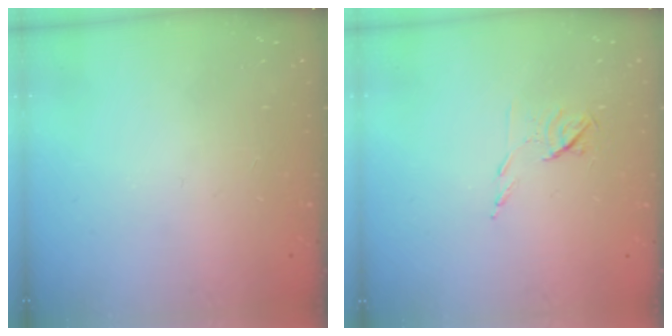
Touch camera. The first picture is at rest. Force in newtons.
{"total": 6.4, "press": 6.3, "slide": 0.9}